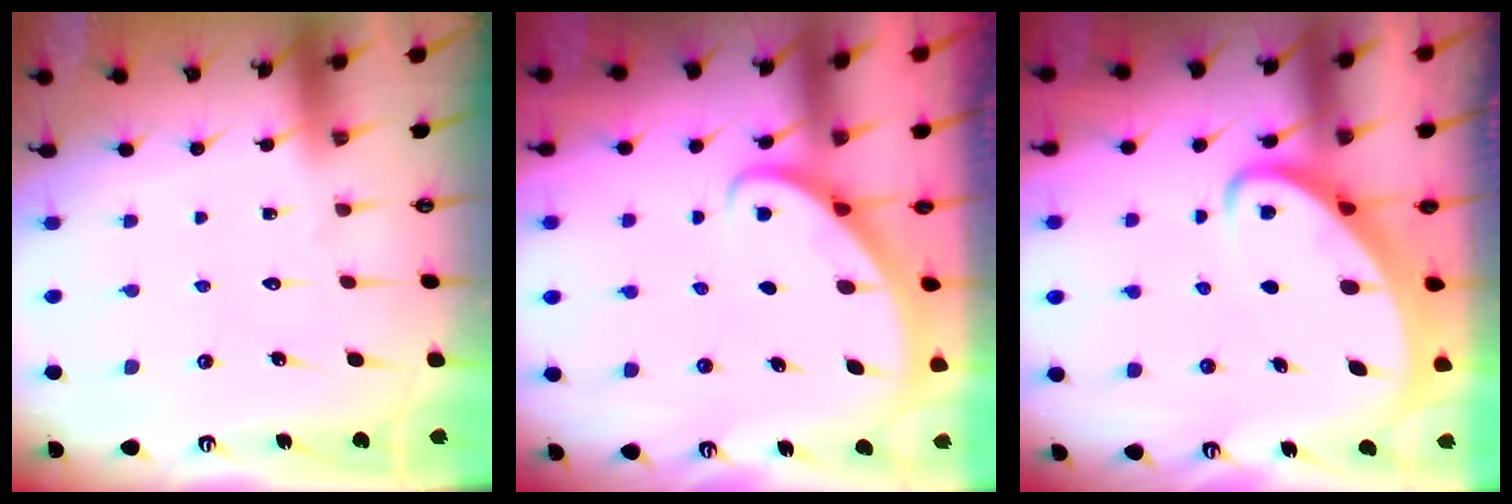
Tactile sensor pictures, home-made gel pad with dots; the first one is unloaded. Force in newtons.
{"total": 2.8, "press": 2.8, "slide": 0.2}
{"total": 3.5, "press": 3.5, "slide": 0.4}